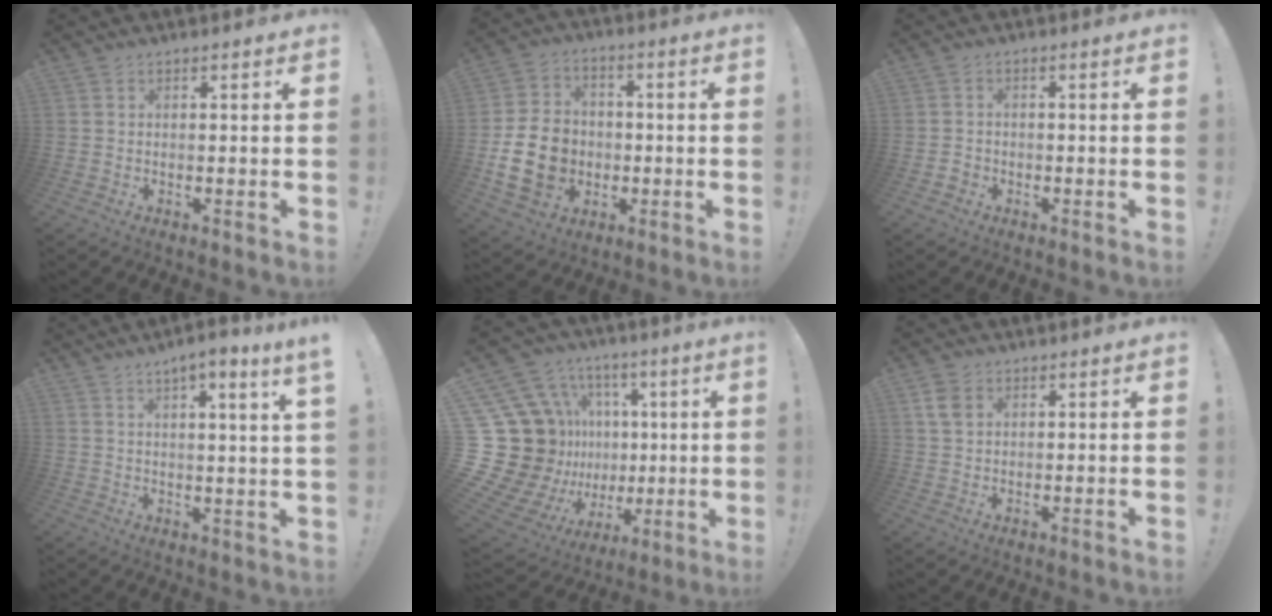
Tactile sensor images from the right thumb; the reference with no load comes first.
{"total": 16.4, "force": [-3.1, 13.3, 9.1], "torque": [-0.168, 0.023, -0.046]}
{"total": 2.0, "force": [-1.2, 1.5, 0.6], "torque": [-0.006, 0.002, -0.022]}
{"total": 6.0, "force": [3.6, -0.6, 4.8], "torque": [-0.068, -0.019, 0.053]}
{"total": 19.8, "force": [3.0, 17.6, 8.6], "torque": [-0.141, -0.055, 0.135]}
{"total": 4.7, "force": [2.2, 3.2, 2.7], "torque": [-0.039, -0.001, 0.043]}